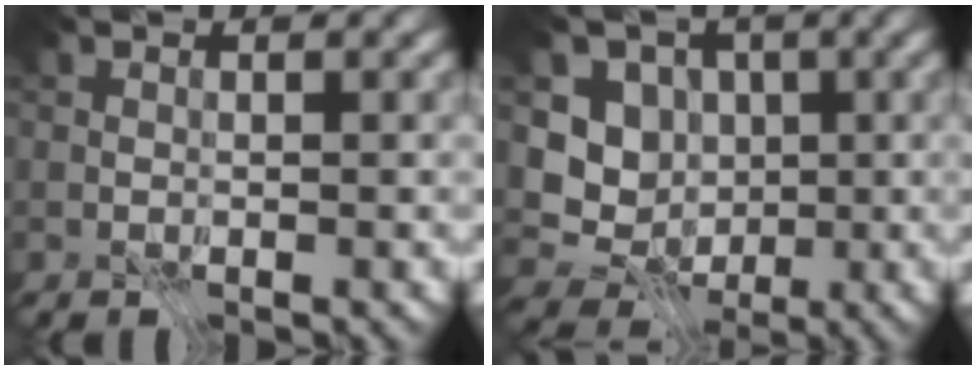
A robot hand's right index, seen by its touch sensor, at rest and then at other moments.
{"total": 5.7, "force": [-0.4, 5.1, 2.4], "torque": [-0.044, -0.021, -0.016]}